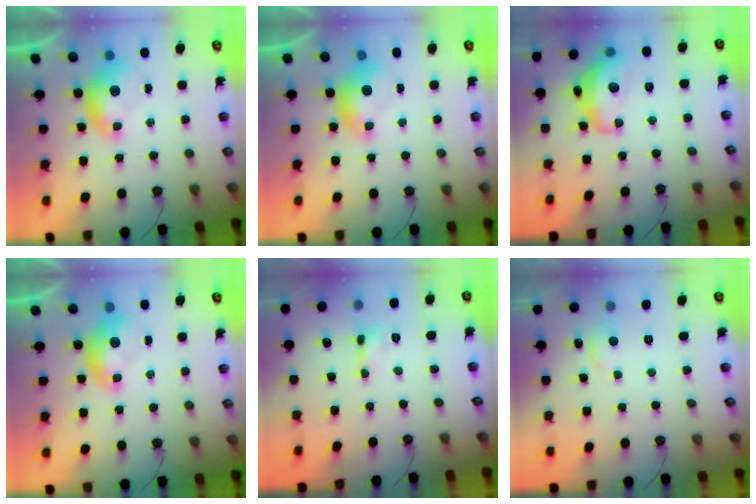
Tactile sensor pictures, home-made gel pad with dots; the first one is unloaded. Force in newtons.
{"total": 0.0}
{"total": 9.4, "press": 9.4, "slide": 0.7}
{"total": 0.0}
{"total": 0.5, "press": 0.5, "slide": 0.3}
{"total": 1.2, "press": 1.0, "slide": 0.8}